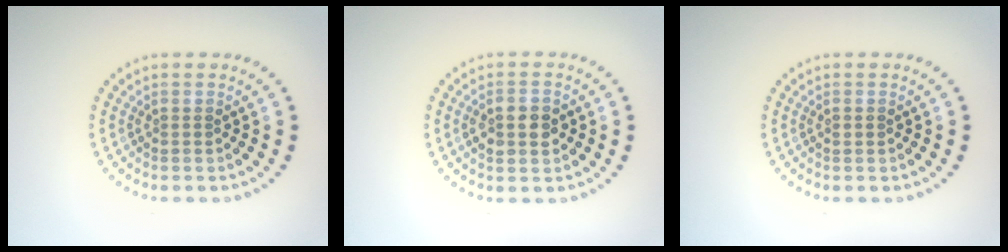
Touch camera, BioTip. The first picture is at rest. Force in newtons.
{"total": 3.4, "press": 3.4, "slide": 0.1}
{"total": 0.8, "press": 0.7, "slide": 0.2}